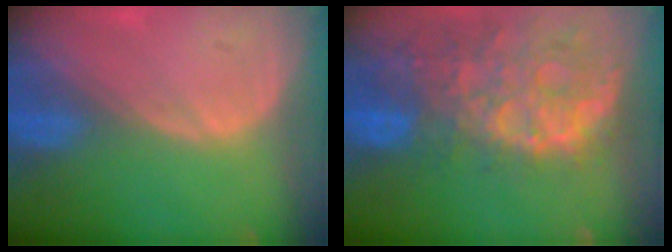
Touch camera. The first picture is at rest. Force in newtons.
{"total": 13.7, "press": 11.1, "slide": 7.9}